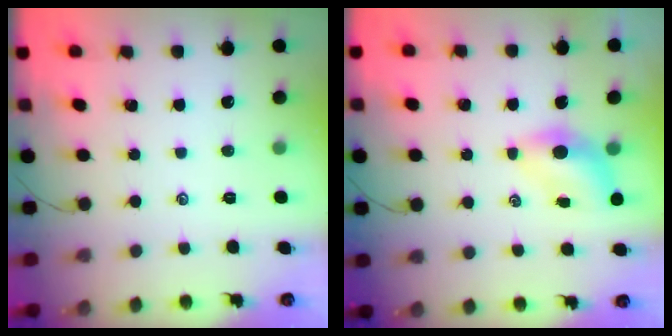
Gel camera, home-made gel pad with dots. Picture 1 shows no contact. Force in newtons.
{"total": 5.1, "press": 4.9, "slide": 1.4}